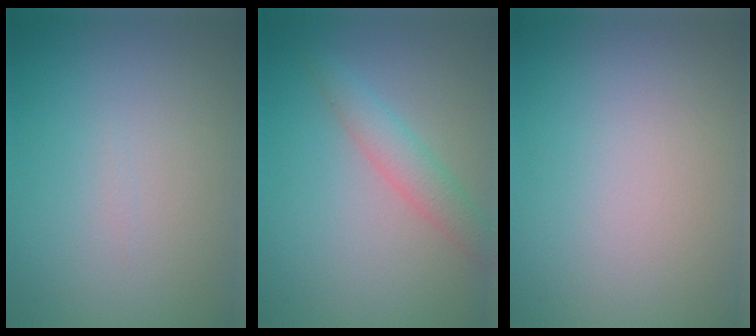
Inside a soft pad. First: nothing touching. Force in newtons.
{"total": 2.7, "press": 2.7, "slide": 0.1}
{"total": 0.0}